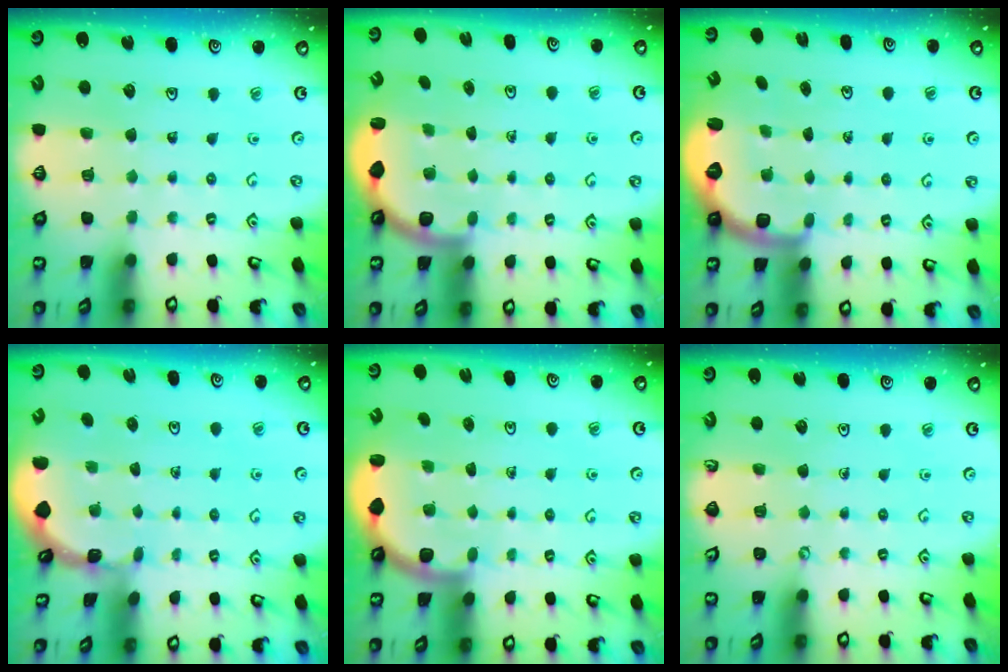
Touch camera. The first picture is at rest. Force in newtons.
{"total": 2.6, "press": 2.5, "slide": 0.6}
{"total": 3.3, "press": 2.5, "slide": 2.1}
{"total": 0.8, "press": 0.8, "slide": 0.1}
{"total": 2.6, "press": 2.6, "slide": 0.4}
{"total": 0.0}